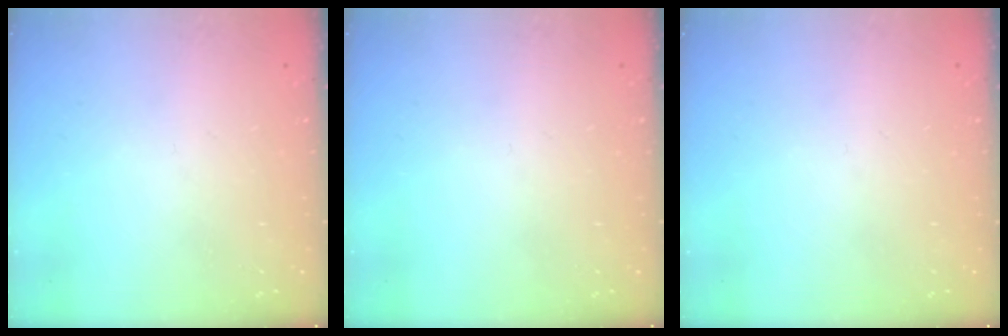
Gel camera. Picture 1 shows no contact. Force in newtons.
{"total": 0.0}
{"total": 0.0}